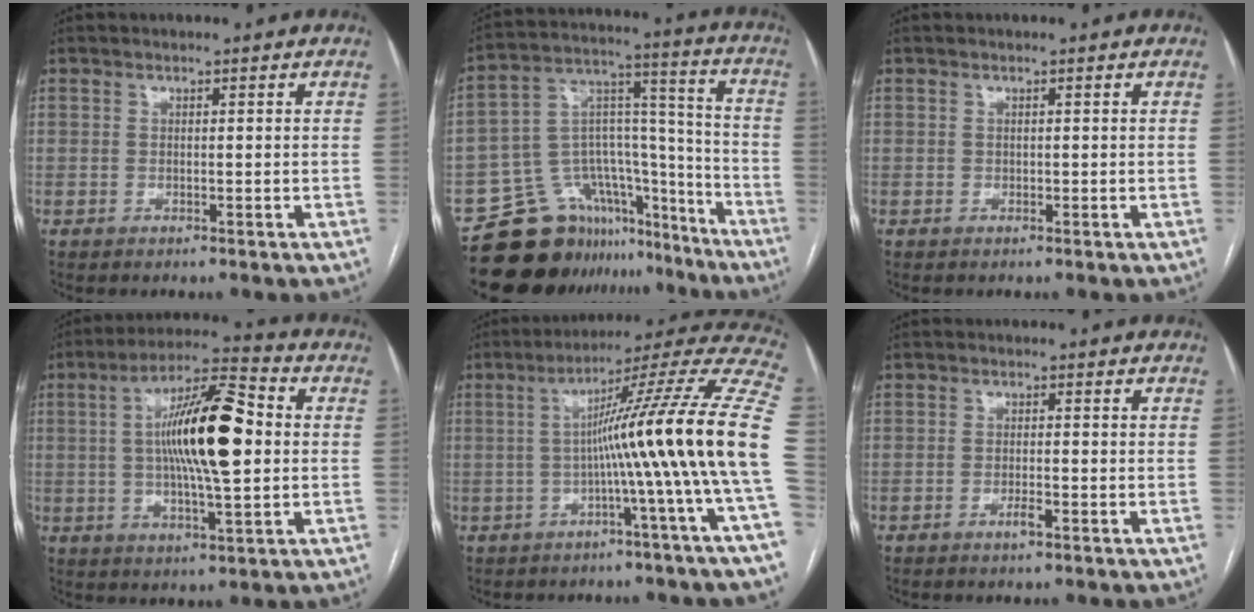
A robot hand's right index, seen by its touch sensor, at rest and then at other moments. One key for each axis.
{"total": 18.4, "fx": -15.4, "fy": 9.2, "fz": 4.0, "tx": -0.057, "ty": 0.086, "tz": -0.235}
{"total": 0.0}
{"total": 15.1, "fx": 1.1, "fy": 2.6, "fz": 14.8, "tx": -0.262, "ty": 0.020, "tz": 0.013}
{"total": 19.9, "fx": -2.2, "fy": -3.0, "fz": 19.6, "tx": -0.226, "ty": 0.032, "tz": -0.052}
{"total": 1.7, "fx": -1.0, "fy": 0.3, "fz": 1.4, "tx": -0.025, "ty": 0.000, "tz": -0.016}